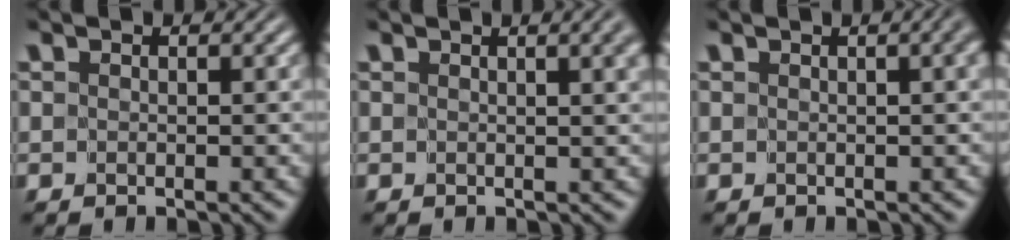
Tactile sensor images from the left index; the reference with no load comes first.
{"total": 3.5, "force": [1.5, 1.2, 2.9], "torque": [-0.016, 0.009, 0.005]}
{"total": 2.2, "force": [0.7, 0.7, 2.0], "torque": [-0.013, 0.006, 0.003]}